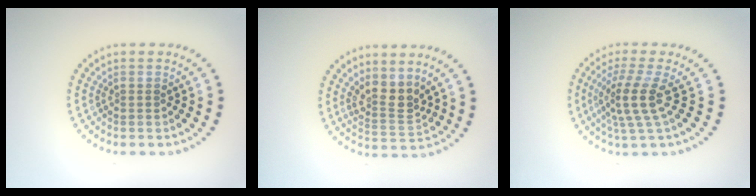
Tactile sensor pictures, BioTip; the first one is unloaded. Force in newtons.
{"total": 2.9, "press": 2.3, "slide": 1.7}
{"total": 3.6, "press": 2.6, "slide": 2.5}